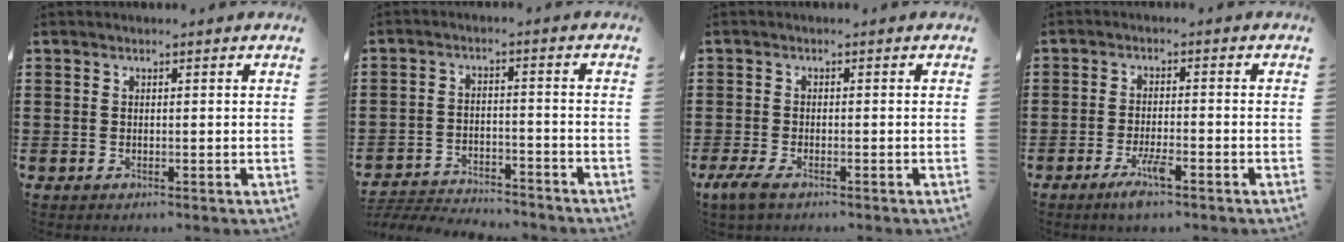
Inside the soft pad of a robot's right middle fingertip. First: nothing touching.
{"total": 4.3, "force": [-4.3, 0.5, 0.5], "torque": [-0.020, 0.000, -0.092]}
{"total": 2.5, "force": [-1.5, 0.6, 1.9], "torque": [-0.056, -0.008, -0.033]}
{"total": 4.5, "force": [-2.6, 0.6, 3.6], "torque": [-0.071, -0.007, -0.047]}